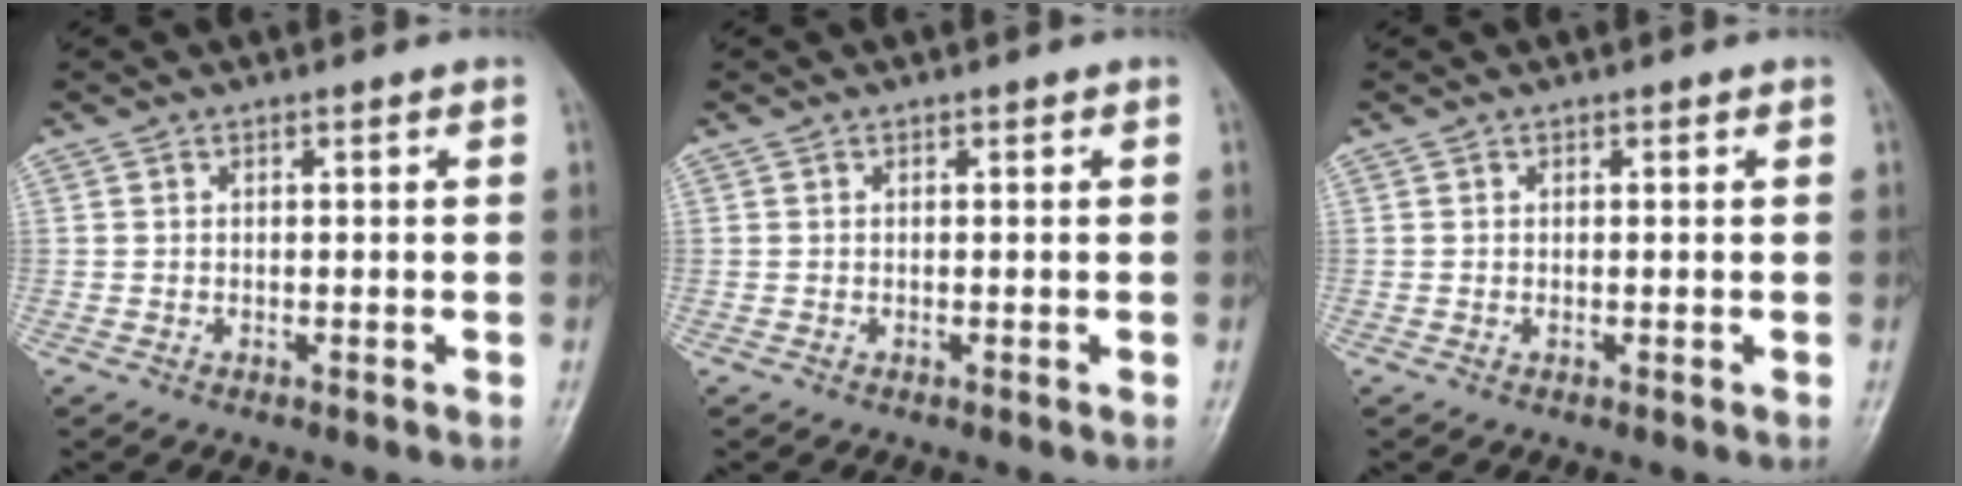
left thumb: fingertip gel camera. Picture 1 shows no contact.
{"total": 0.0}
{"total": 0.0}